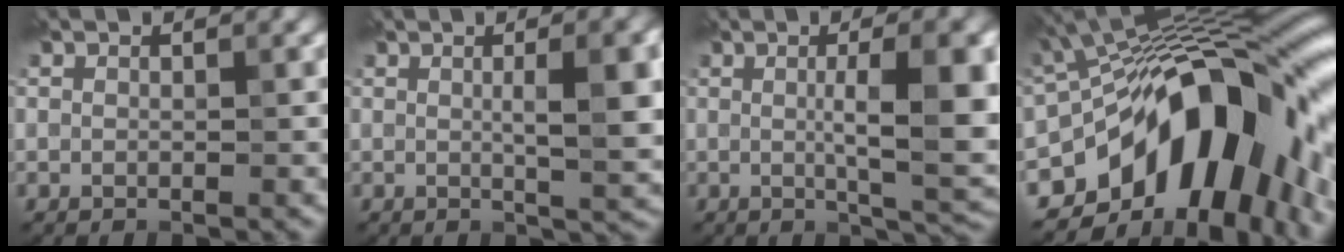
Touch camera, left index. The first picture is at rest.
{"total": 7.3, "force": [0.7, 1.8, 7.0], "torque": [-0.086, 0.005, 0.010]}
{"total": 9.9, "force": [0.4, 2.3, 9.6], "torque": [-0.120, 0.001, 0.006]}
{"total": 16.4, "force": [-5.7, 8.7, 12.7], "torque": [-0.159, 0.013, -0.109]}